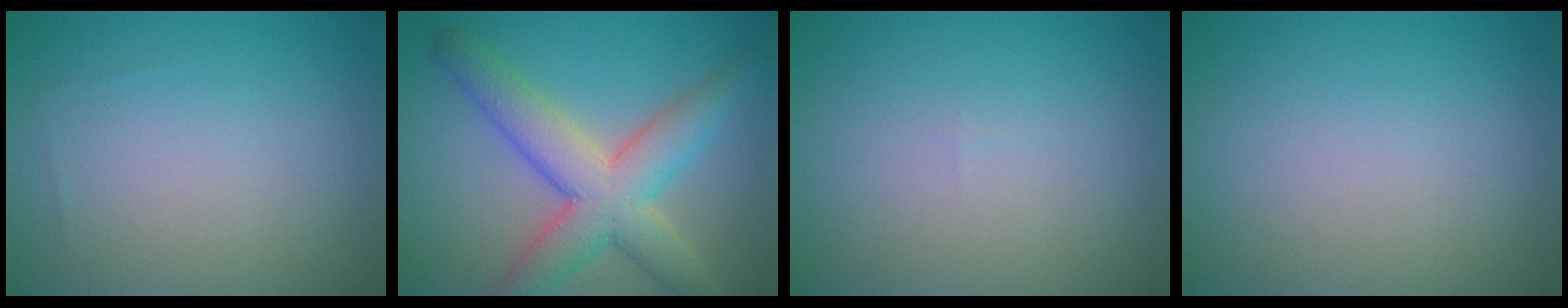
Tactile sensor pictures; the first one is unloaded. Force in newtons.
{"total": 7.3, "press": 7.3, "slide": 0.4}
{"total": 0.0}
{"total": 0.0}